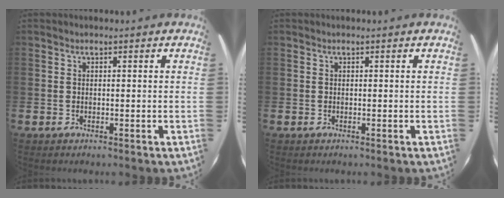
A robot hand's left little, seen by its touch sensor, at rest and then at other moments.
{"total": 0.0}